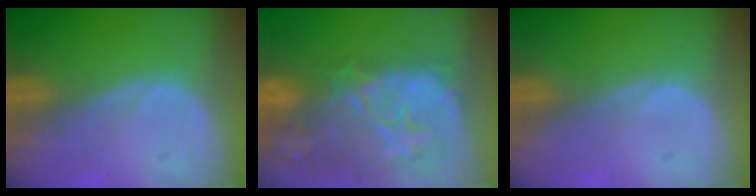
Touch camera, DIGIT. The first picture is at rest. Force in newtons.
{"total": 14.8, "press": 11.8, "slide": 8.9}
{"total": 0.6, "press": 0.1, "slide": 0.6}